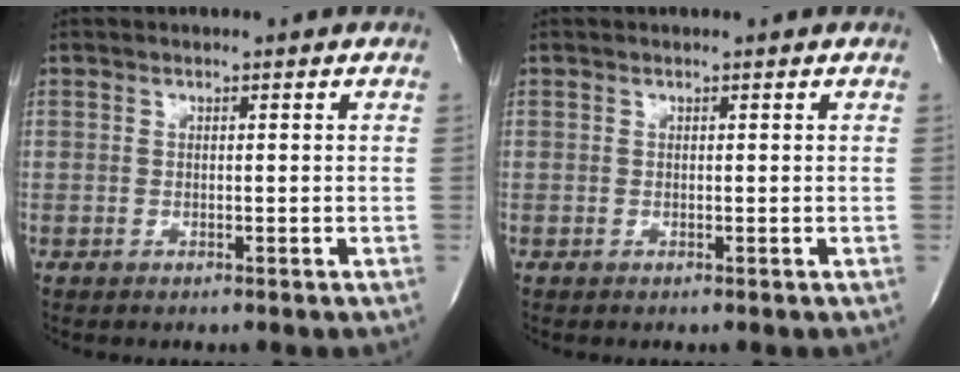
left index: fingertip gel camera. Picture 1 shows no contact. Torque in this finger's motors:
{"motor_torque": [-0.02, 0.02, 0.00, 0.00]}